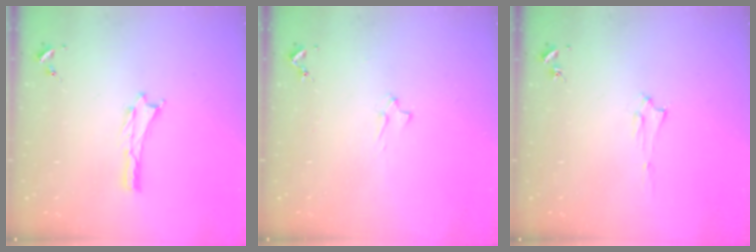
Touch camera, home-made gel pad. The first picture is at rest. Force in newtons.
{"total": 2.1, "press": 2.1, "slide": 0.3}
{"total": 1.5, "press": 1.5, "slide": 0.2}